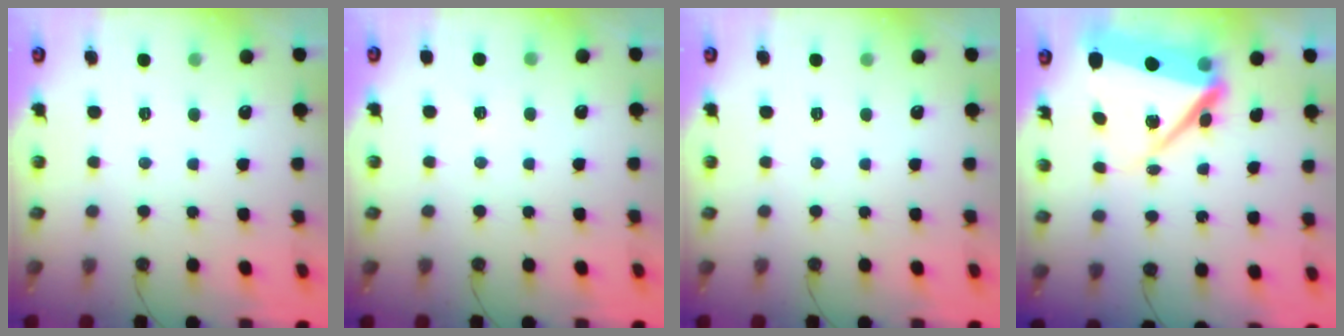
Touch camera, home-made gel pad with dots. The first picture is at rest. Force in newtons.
{"total": 1.9, "press": 1.6, "slide": 1.0}
{"total": 0.0}
{"total": 12.2, "press": 11.3, "slide": 4.5}